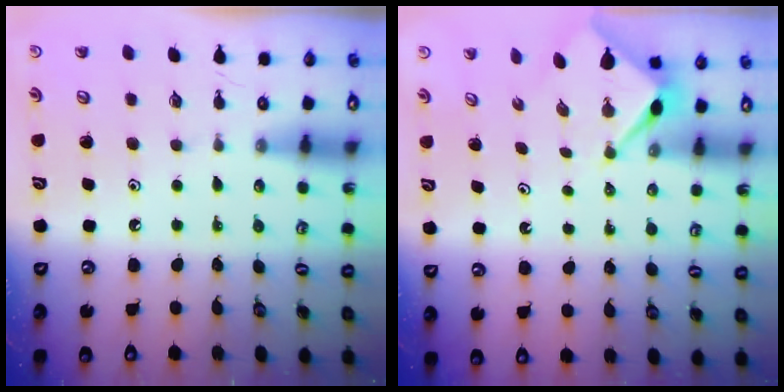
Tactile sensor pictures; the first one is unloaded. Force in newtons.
{"total": 3.3, "press": 3.3, "slide": 0.4}